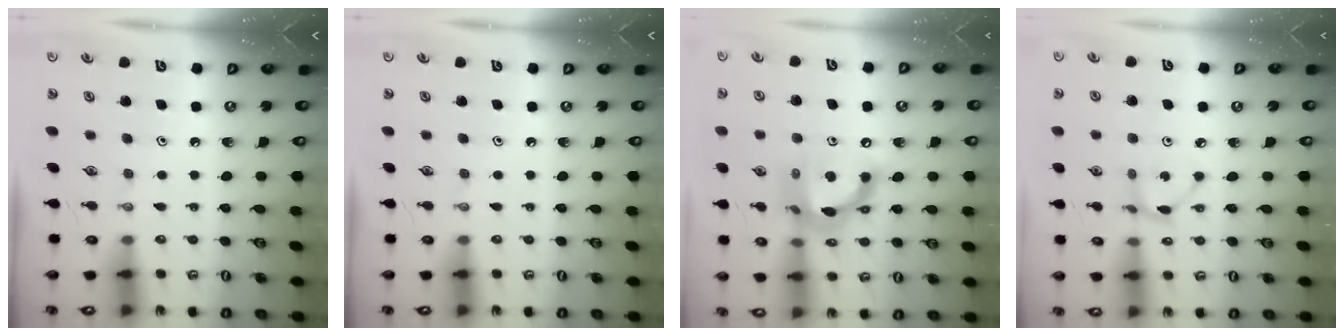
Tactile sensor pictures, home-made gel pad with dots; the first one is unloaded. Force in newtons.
{"total": 0.0}
{"total": 14.3, "press": 14.3, "slide": 0.9}
{"total": 2.6, "press": 2.6, "slide": 0.2}